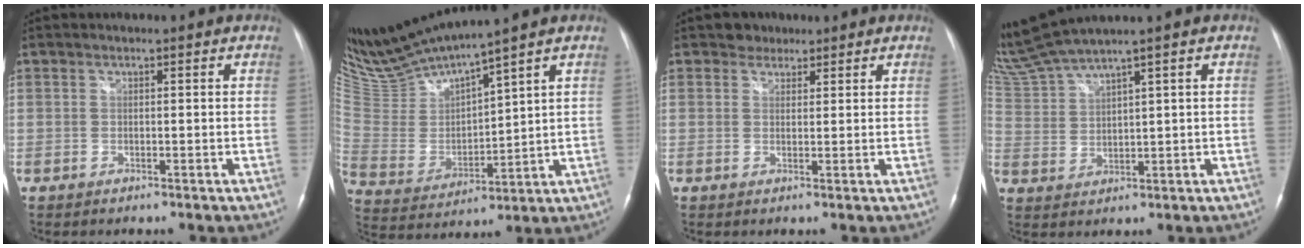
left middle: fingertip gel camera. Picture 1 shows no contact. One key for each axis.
{"total": 13.6, "fx": 12.5, "fy": -0.7, "fz": 5.2, "tx": -0.121, "ty": -0.010, "tz": 0.258}
{"total": 2.5, "fx": 1.8, "fy": 1.7, "fz": 0.2, "tx": -0.005, "ty": 0.006, "tz": 0.026}
{"total": 11.8, "fx": 10.6, "fy": -1.5, "fz": 4.9, "tx": -0.117, "ty": -0.006, "tz": 0.222}